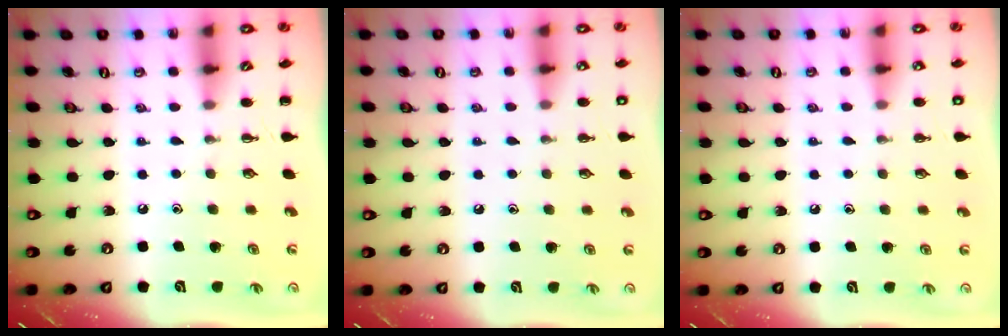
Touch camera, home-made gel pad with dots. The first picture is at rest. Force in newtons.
{"total": 2.1, "press": 2.0, "slide": 0.6}
{"total": 2.1, "press": 2.0, "slide": 0.6}